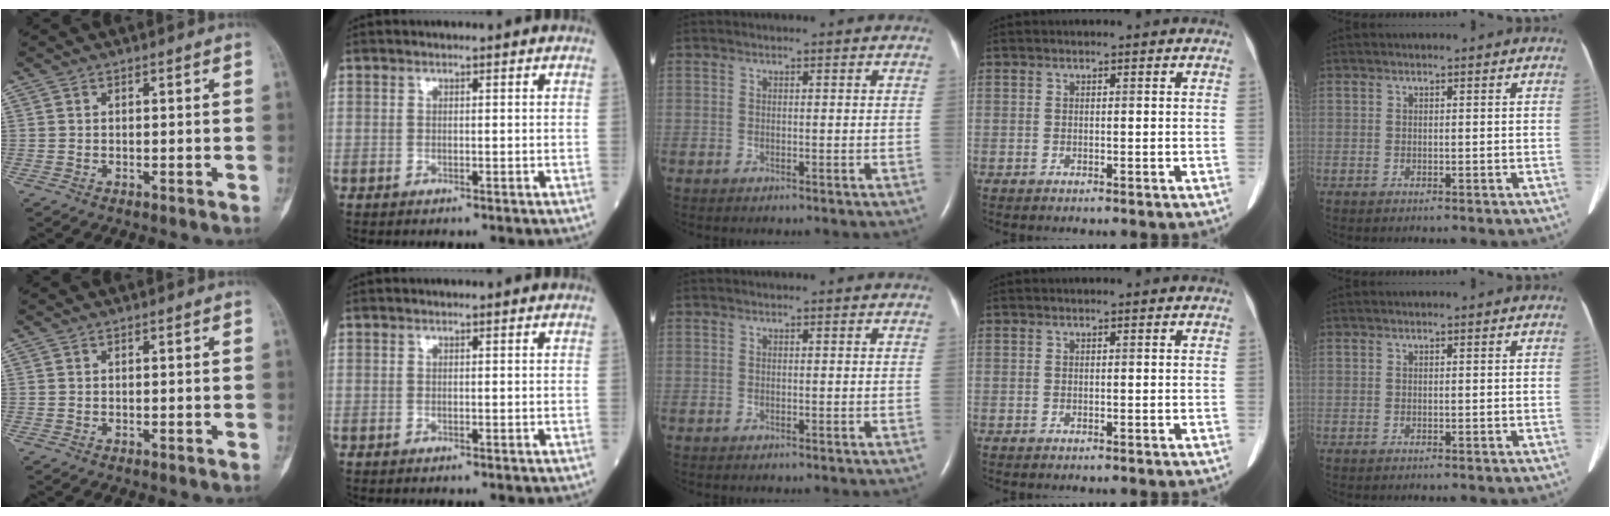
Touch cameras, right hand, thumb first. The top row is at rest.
{}